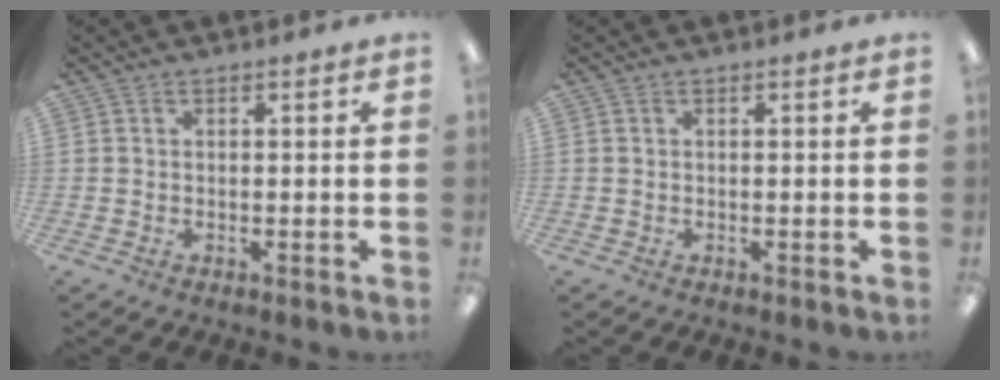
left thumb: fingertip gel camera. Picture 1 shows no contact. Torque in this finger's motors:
{"motor_torque": [0.00, 0.01, 0.00, 0.00, 0.00]}